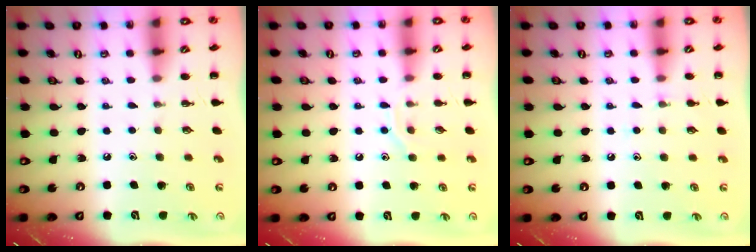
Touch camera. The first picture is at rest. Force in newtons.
{"total": 6.6, "press": 6.6, "slide": 1.1}
{"total": 6.9, "press": 6.6, "slide": 2.0}